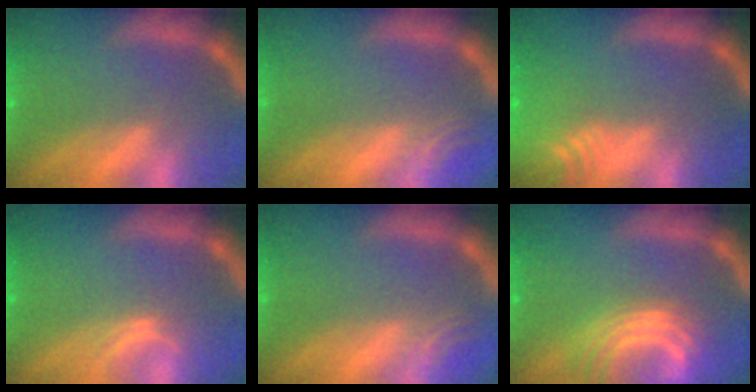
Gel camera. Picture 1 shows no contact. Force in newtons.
{"total": 1.5}
{"total": 8.0}
{"total": 1.0}
{"total": 1.5}
{"total": 7.6}